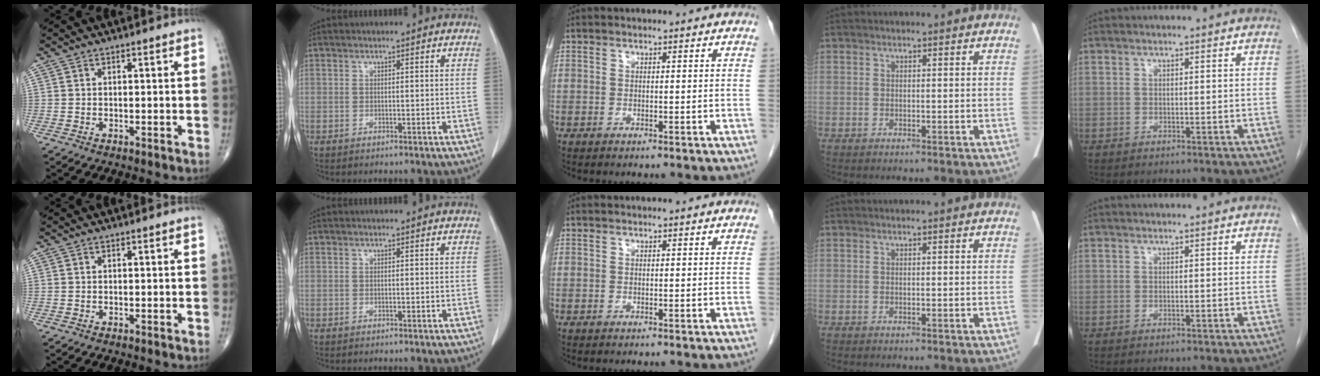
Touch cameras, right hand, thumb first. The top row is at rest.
{}